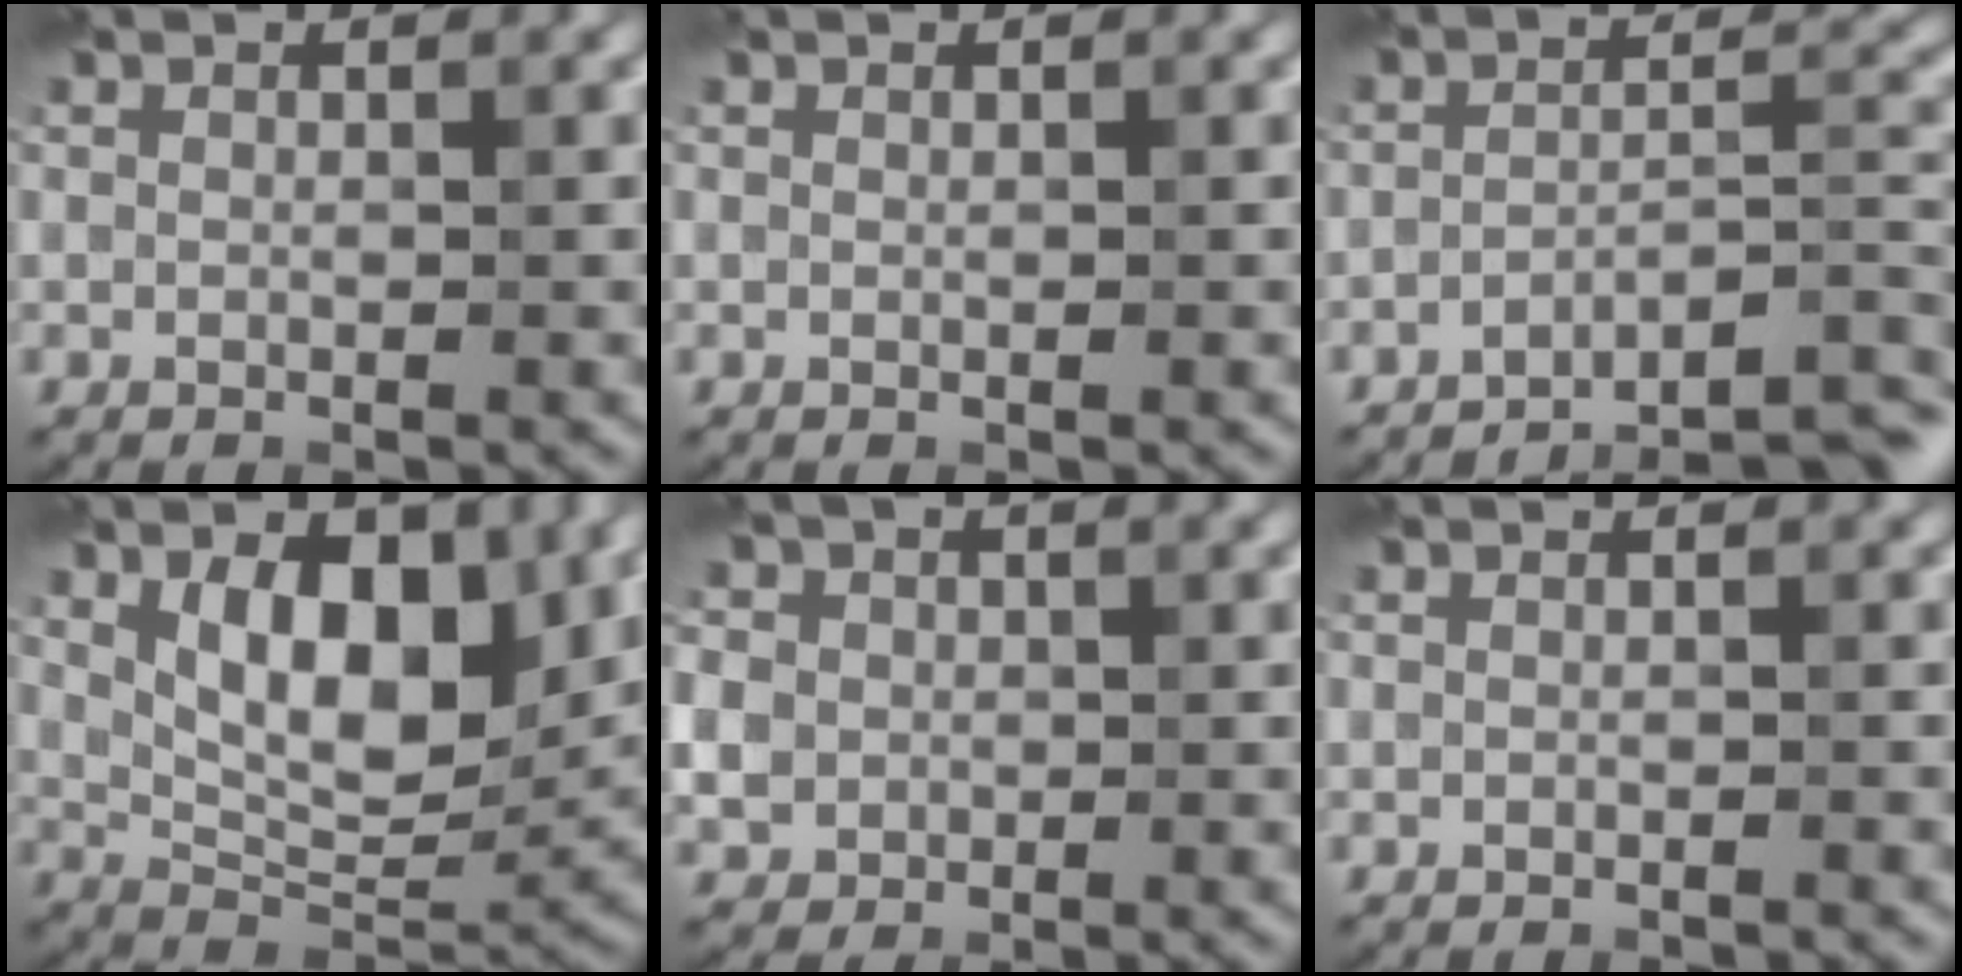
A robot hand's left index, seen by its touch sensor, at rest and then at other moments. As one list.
[{"total": 0.0}, {"total": 7.7, "force": [-6.4, 1.3, 4.1], "torque": [-0.057, 0.005, -0.096]}, {"total": 8.7, "force": [2.9, 4.4, 6.9], "torque": [-0.111, -0.009, 0.049]}, {"total": 4.8, "force": [0.1, 4.3, 2.0], "torque": [-0.054, 0.022, -0.010]}, {"total": 0.7, "force": [-0.6, 0.1, 0.3], "torque": [-0.002, 0.005, -0.015]}]